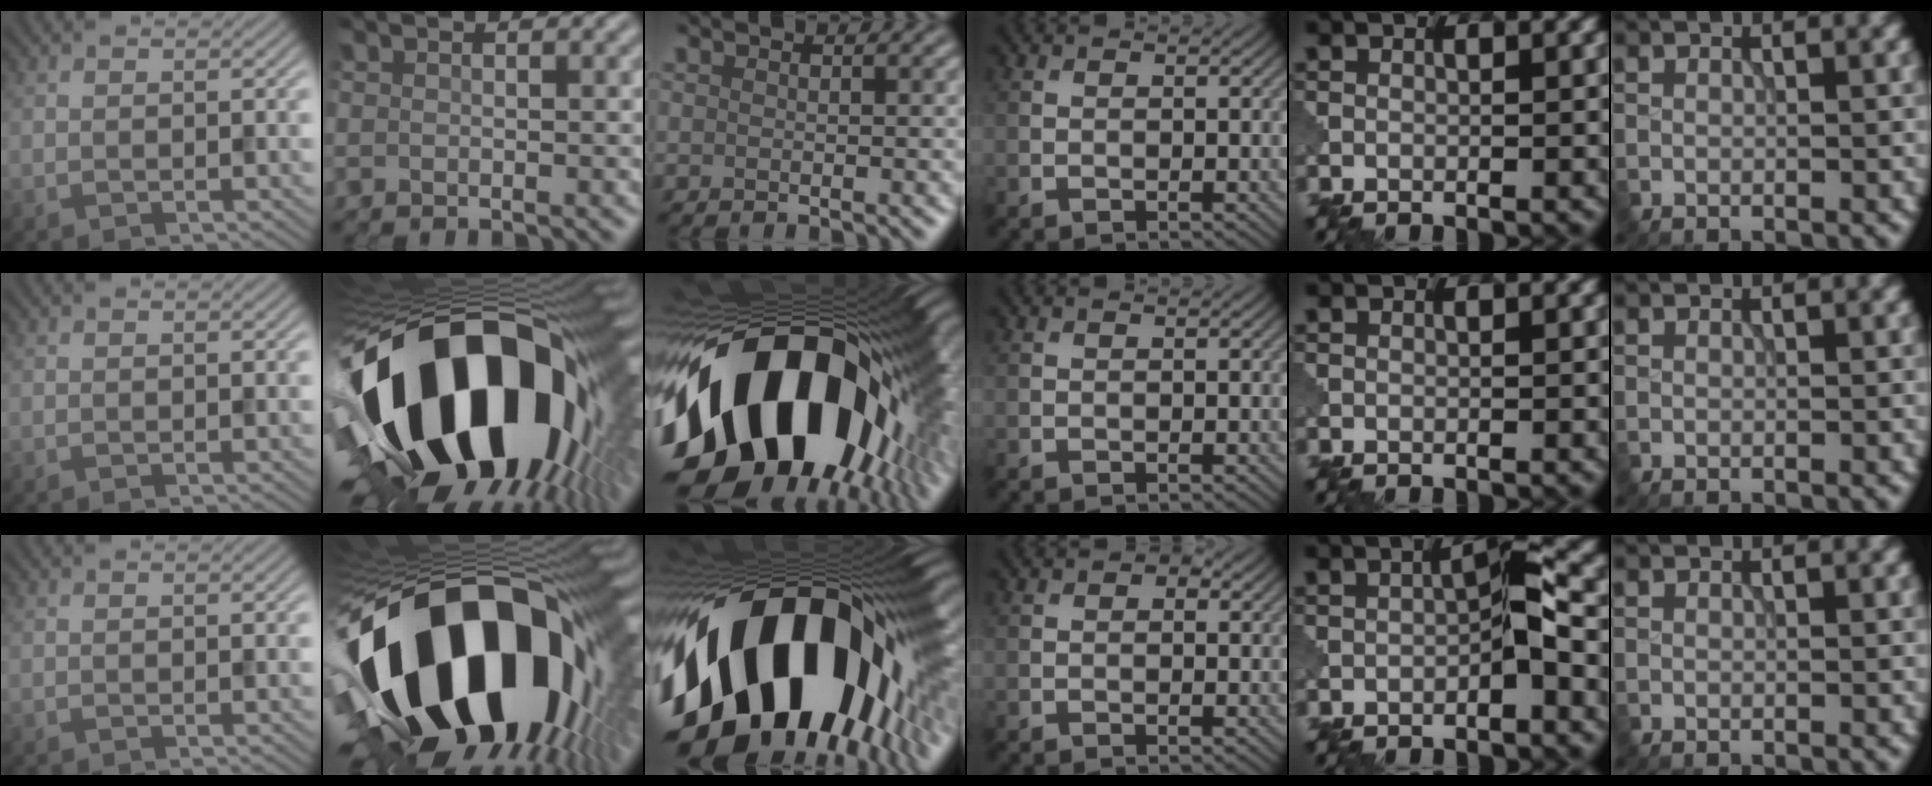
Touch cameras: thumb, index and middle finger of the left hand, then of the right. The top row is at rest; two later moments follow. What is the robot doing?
{"motion": "disassemble", "object": "puzzle pieces"}